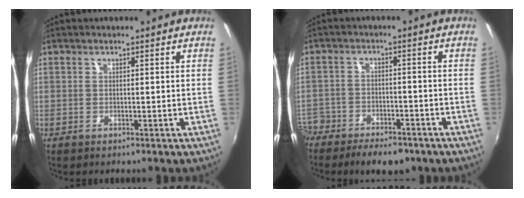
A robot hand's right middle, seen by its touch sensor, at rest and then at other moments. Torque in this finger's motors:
{"motor_torque": [-0.14, -0.52, -0.01, 0.02]}